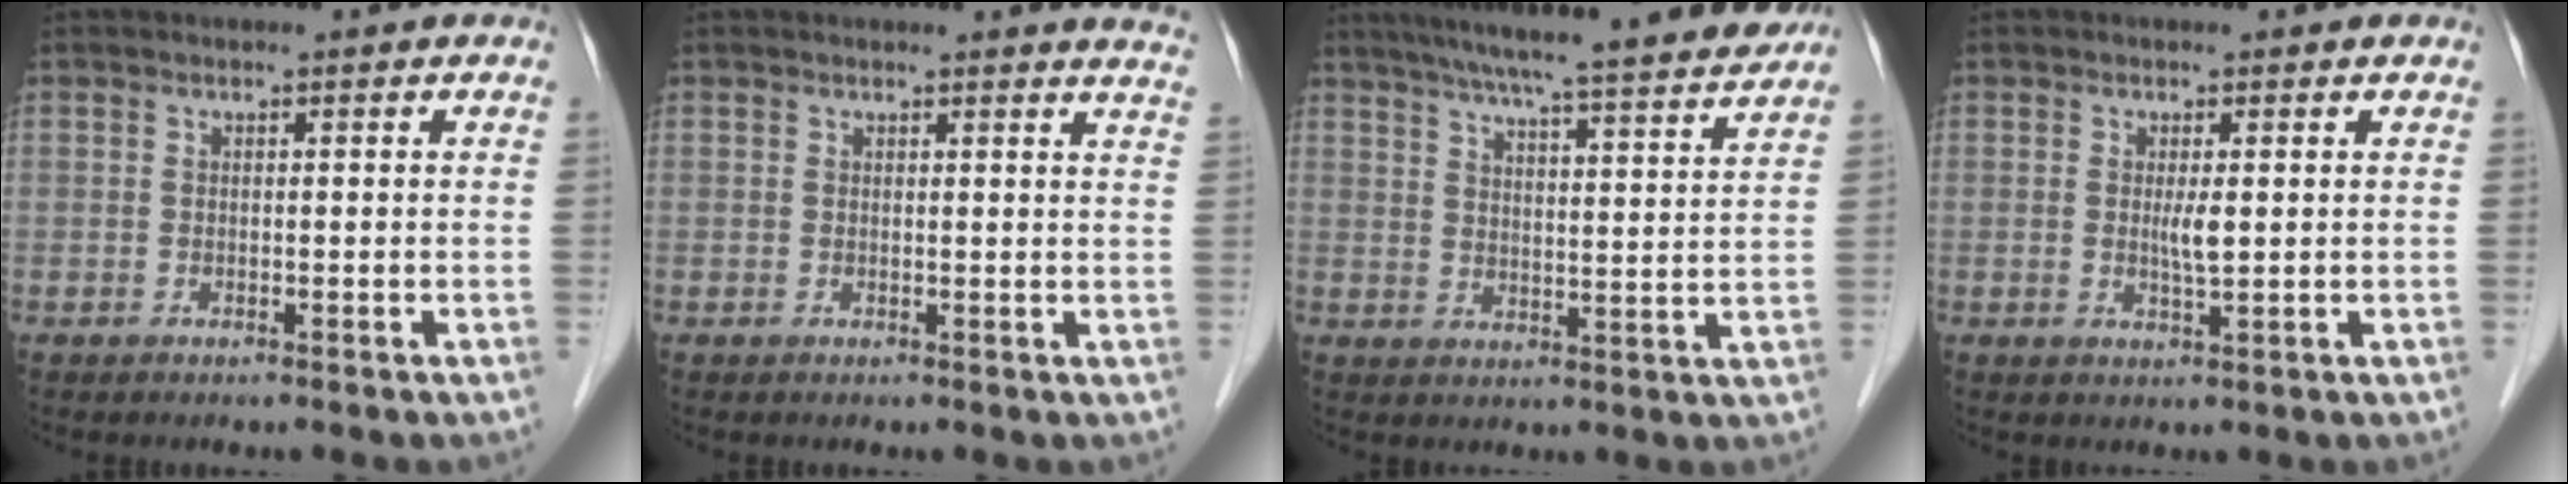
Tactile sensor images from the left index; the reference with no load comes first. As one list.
[{"total": 5.6, "force": [5.4, 0.0, 1.1], "torque": [-0.005, -0.025, 0.029]}, {"total": 19.9, "force": [17.4, 0.4, 9.6], "torque": [-0.152, 0.004, 0.234]}, {"total": 2.2, "force": [0.2, 0.3, 2.2], "torque": [-0.044, -0.004, 0.005]}]